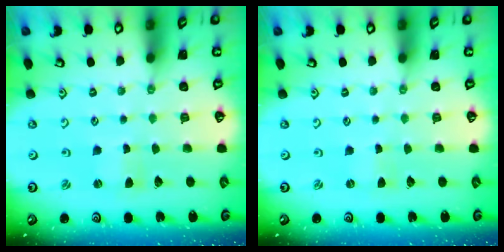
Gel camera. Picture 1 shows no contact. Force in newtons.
{"total": 0.0}